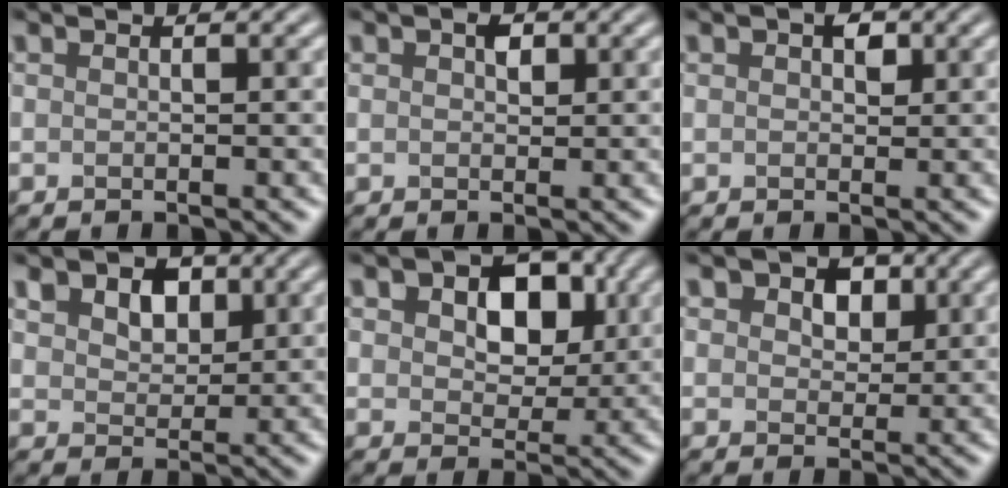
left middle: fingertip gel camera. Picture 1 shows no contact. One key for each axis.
{"total": 0.7, "fx": 0.3, "fy": -0.3, "fz": -0.5, "tx": -0.010, "ty": 0.011, "tz": 0.023}
{"total": 0.6, "fx": 0.4, "fy": -0.2, "fz": -0.4, "tx": -0.011, "ty": 0.013, "tz": 0.024}
{"total": 3.4, "fx": 2.4, "fy": 2.1, "fz": 1.1, "tx": -0.041, "ty": 0.026, "tz": 0.042}
{"total": 5.6, "fx": 2.2, "fy": 3.8, "fz": 3.5, "tx": -0.071, "ty": 0.020, "tz": 0.043}
{"total": 3.2, "fx": 2.2, "fy": 2.0, "fz": 1.1, "tx": -0.038, "ty": 0.024, "tz": 0.033}